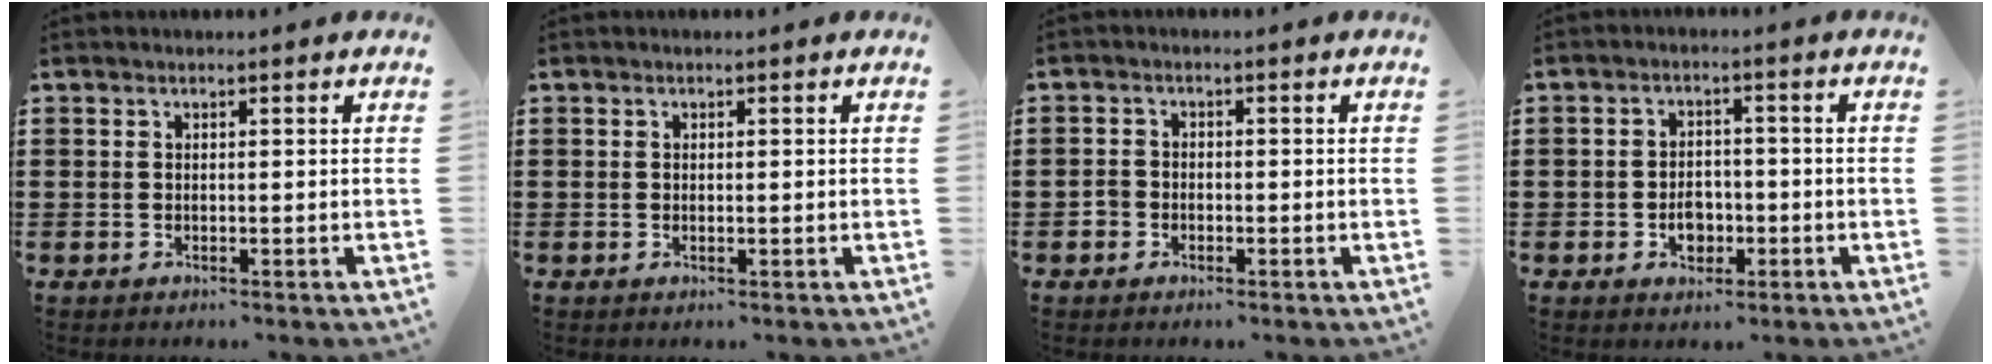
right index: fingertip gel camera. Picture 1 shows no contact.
{"total": 0.0}
{"total": 1.8, "force": [-0.9, 1.4, 0.6], "torque": [-0.022, 0.000, -0.021]}
{"total": 3.7, "force": [-1.2, 2.7, 2.2], "torque": [-0.028, -0.003, -0.026]}